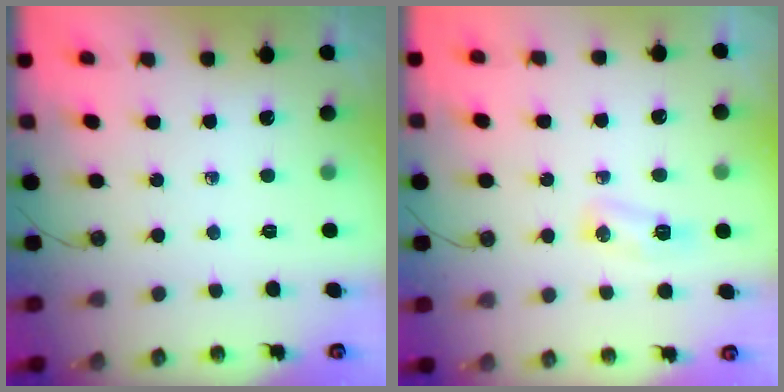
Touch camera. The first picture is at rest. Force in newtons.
{"total": 4.6, "press": 4.6, "slide": 0.7}